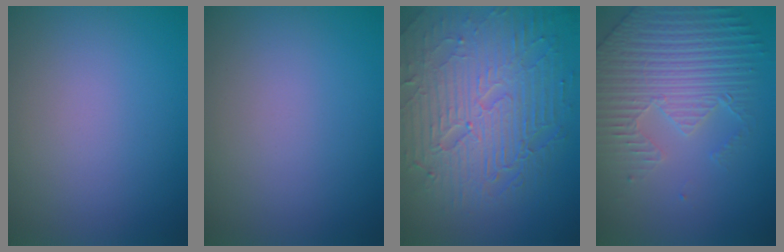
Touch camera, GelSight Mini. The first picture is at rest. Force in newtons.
{"total": 0.0}
{"total": 10.1, "press": 6.5, "slide": 7.7}
{"total": 4.7, "press": 4.6, "slide": 1.1}